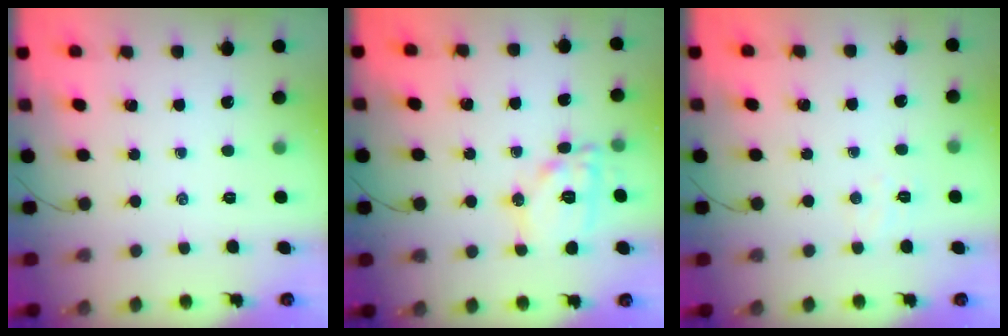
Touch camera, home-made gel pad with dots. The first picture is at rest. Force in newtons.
{"total": 11.8, "press": 11.8, "slide": 0.4}
{"total": 3.8, "press": 3.7, "slide": 0.9}